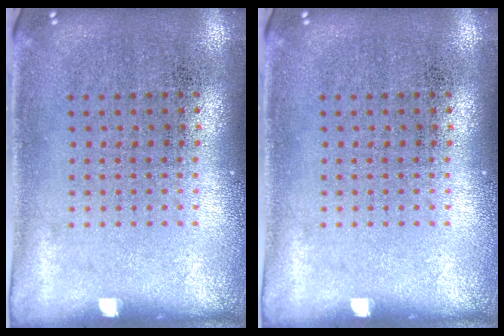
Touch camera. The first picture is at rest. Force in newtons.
{"total": 0.0}